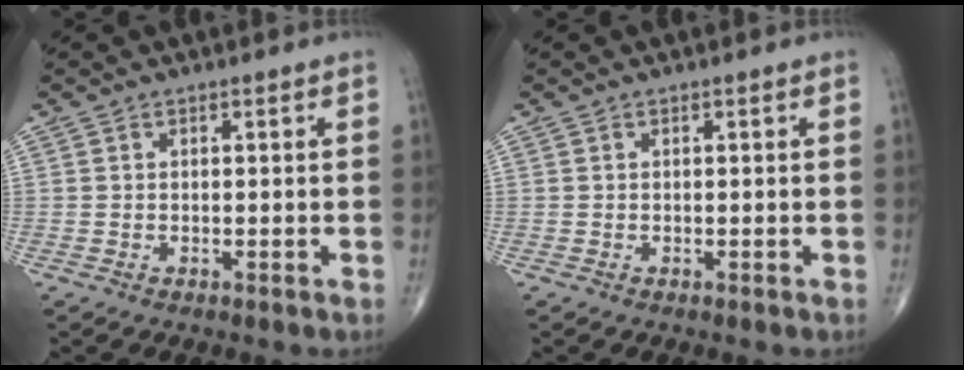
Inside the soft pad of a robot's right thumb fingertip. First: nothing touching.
{"total": 0.0}